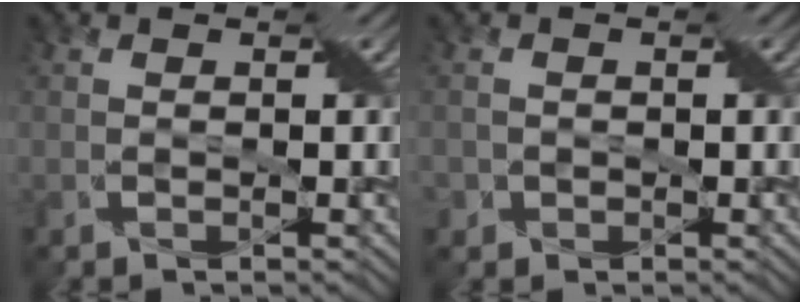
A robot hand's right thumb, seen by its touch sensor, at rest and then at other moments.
{"total": 1.2, "force": [-0.5, 1.1, -0.1], "torque": [0.002, -0.006, -0.009]}